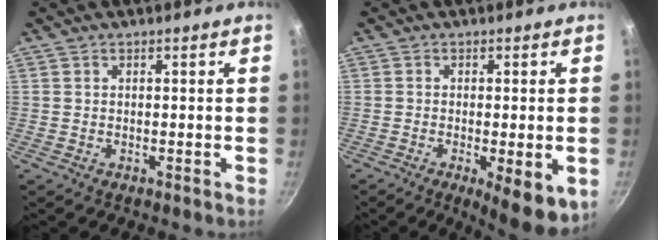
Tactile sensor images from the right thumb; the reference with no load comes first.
{"total": 8.9, "force": [-2.7, 2.5, 8.1], "torque": [-0.108, -0.005, -0.032]}